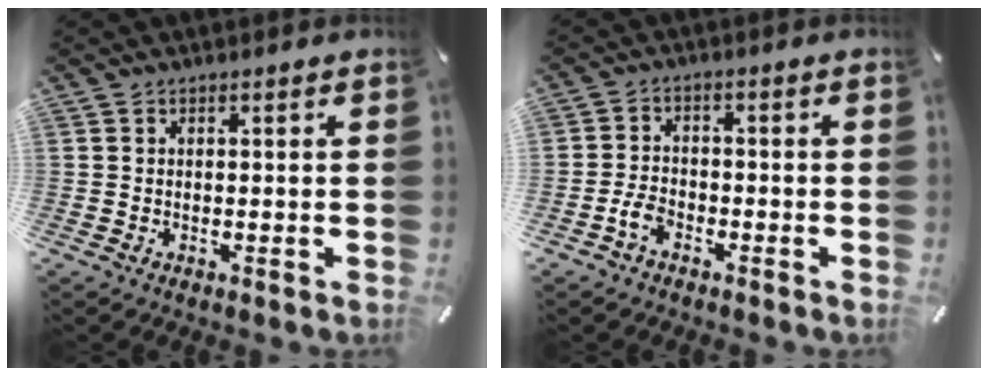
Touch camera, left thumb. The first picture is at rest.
{"total": 4.3, "force": [-2.5, 3.0, 1.9], "torque": [-0.036, 0.013, -0.046]}